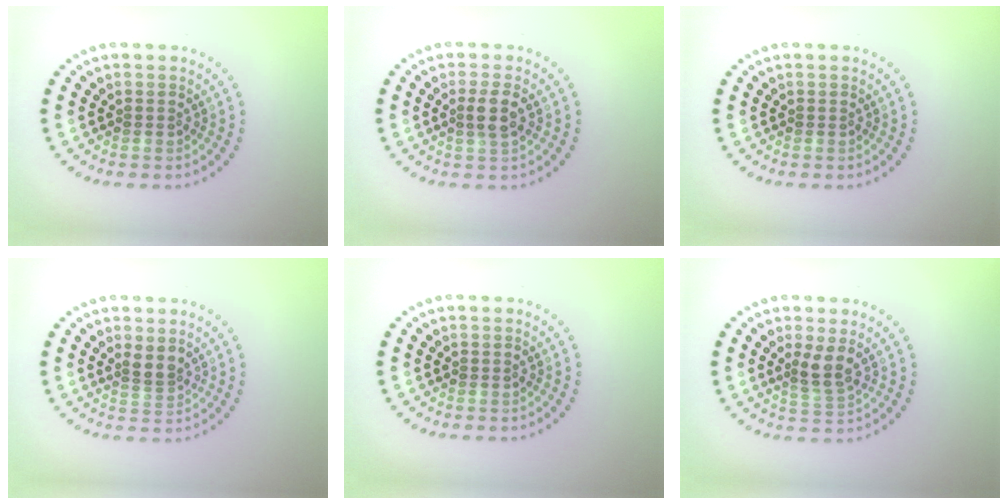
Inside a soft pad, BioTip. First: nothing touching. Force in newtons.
{"total": 2.1, "press": 1.9, "slide": 0.8}
{"total": 0.0}
{"total": 1.8, "press": 1.2, "slide": 1.3}
{"total": 0.0}
{"total": 2.3, "press": 1.8, "slide": 1.5}